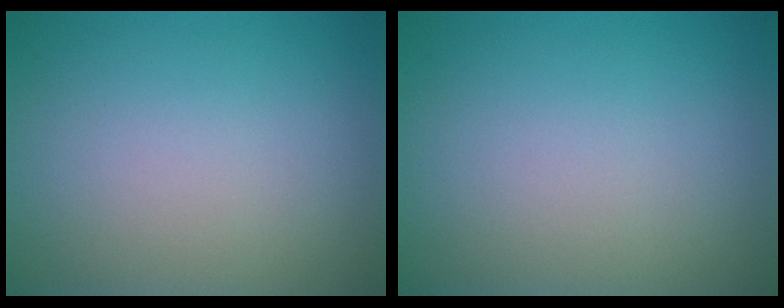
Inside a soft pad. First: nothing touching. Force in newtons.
{"total": 0.0}